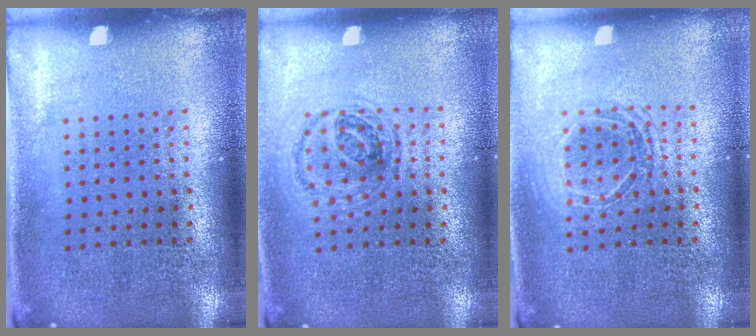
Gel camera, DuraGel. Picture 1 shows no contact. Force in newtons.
{"total": 0.9, "press": 0.9, "slide": 0.3}
{"total": 1.5, "press": 1.4, "slide": 0.7}